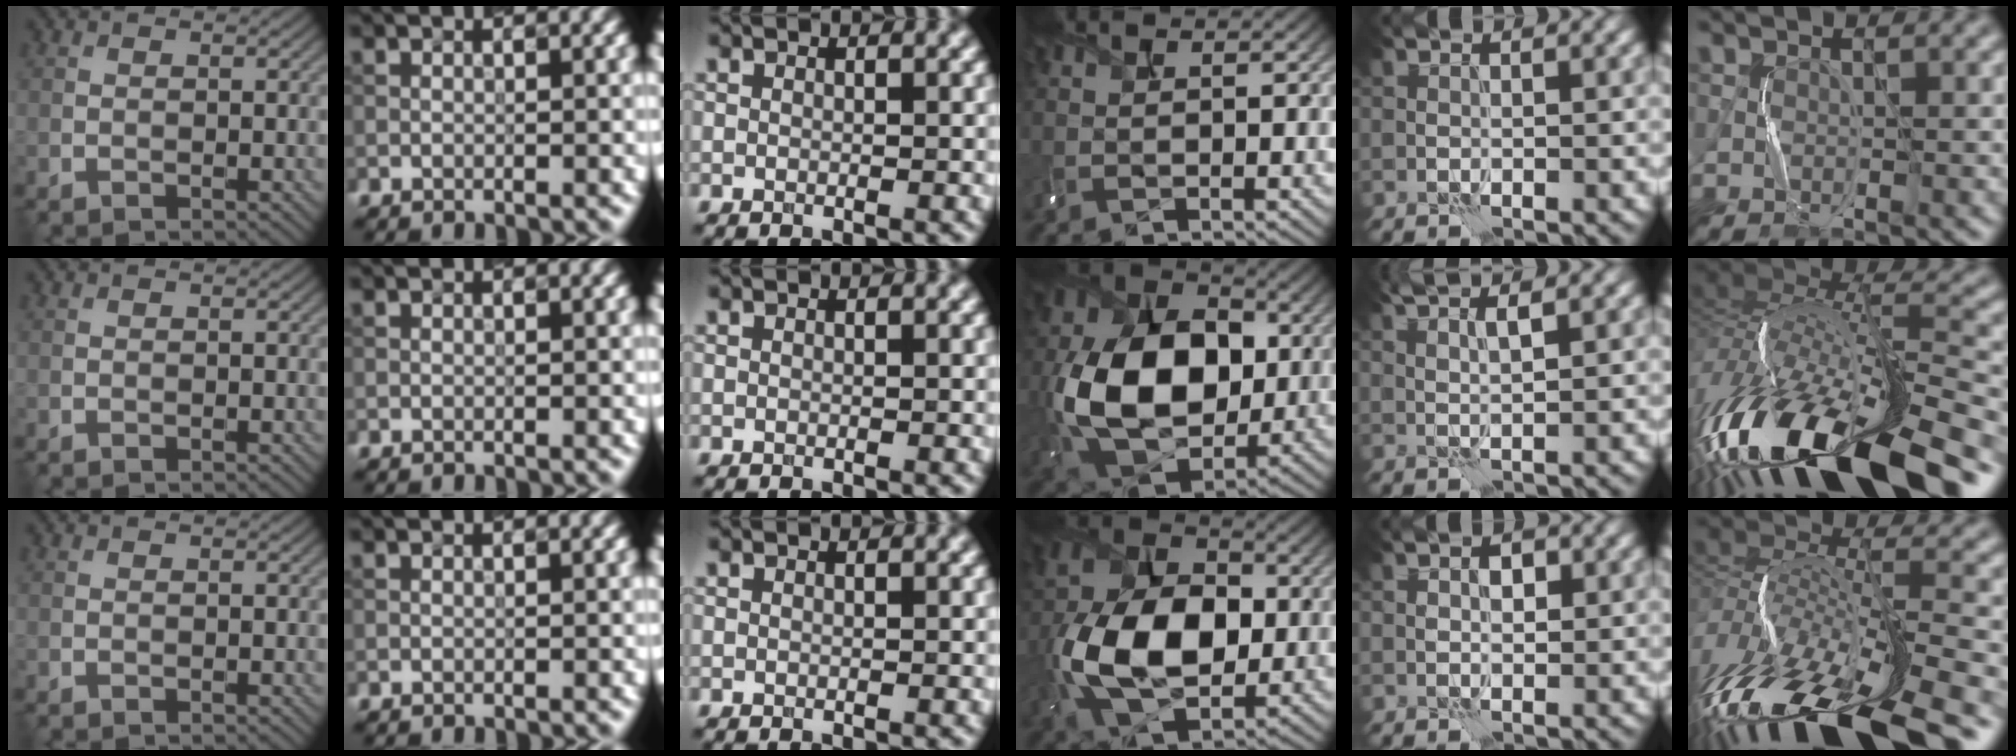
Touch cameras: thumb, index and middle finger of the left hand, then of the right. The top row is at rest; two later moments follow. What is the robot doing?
{"motion": "shake", "object": "handbell"}